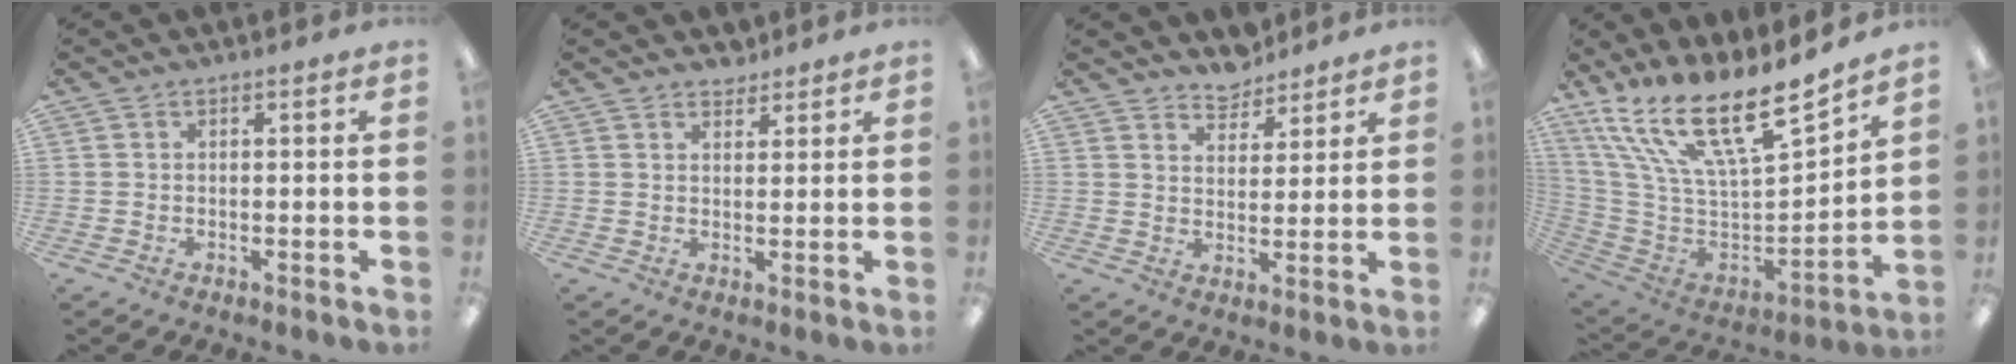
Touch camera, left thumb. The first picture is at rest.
{"total": 2.6, "force": [2.4, 1.0, 0.1], "torque": [0.004, -0.010, 0.045]}
{"total": 5.3, "force": [4.8, 2.1, 0.3], "torque": [0.003, -0.033, 0.087]}
{"total": 20.8, "force": [14.6, 6.6, 13.2], "torque": [-0.234, -0.112, 0.255]}